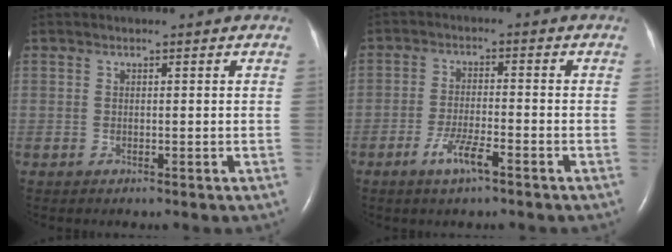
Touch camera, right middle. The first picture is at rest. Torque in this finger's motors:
{"motor_torque": [0.82, -0.57, 0.11, 0.04]}